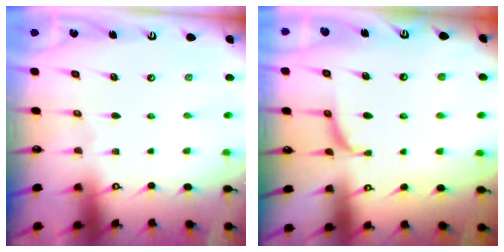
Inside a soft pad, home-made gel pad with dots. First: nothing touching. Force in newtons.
{"total": 1.2, "press": 1.2, "slide": 0.4}